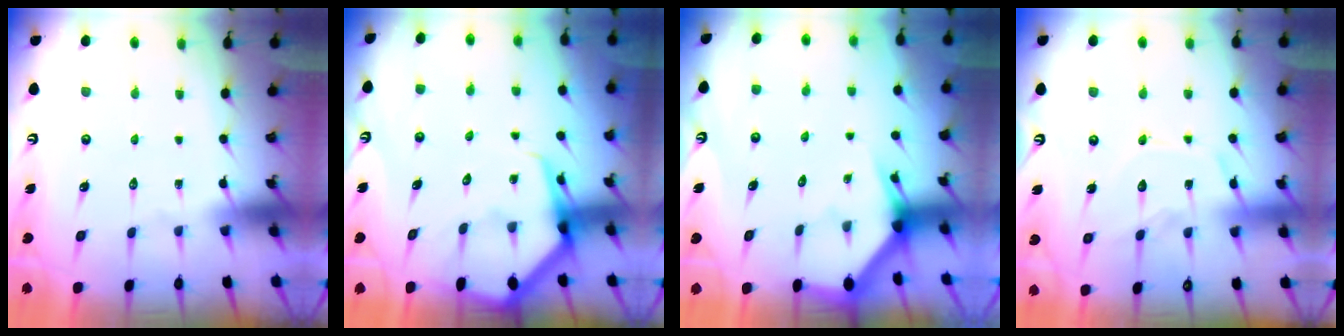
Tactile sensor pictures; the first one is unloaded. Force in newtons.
{"total": 6.8, "press": 6.7, "slide": 0.8}
{"total": 3.0, "press": 3.0, "slide": 0.1}
{"total": 11.1, "press": 11.1, "slide": 0.7}